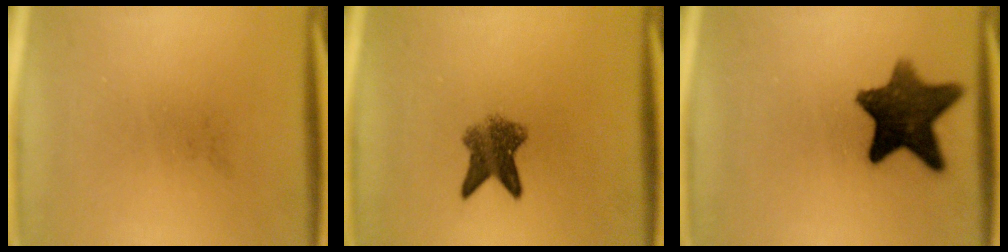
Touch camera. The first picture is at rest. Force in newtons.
{"total": 5.5}
{"total": 11.8}